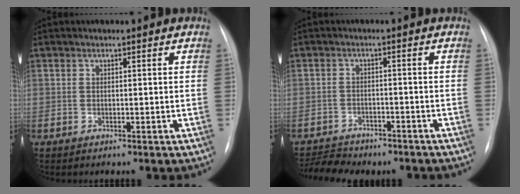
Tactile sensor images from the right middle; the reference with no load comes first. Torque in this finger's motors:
{"motor_torque": [0.51, -0.58, 0.11, 0.06]}